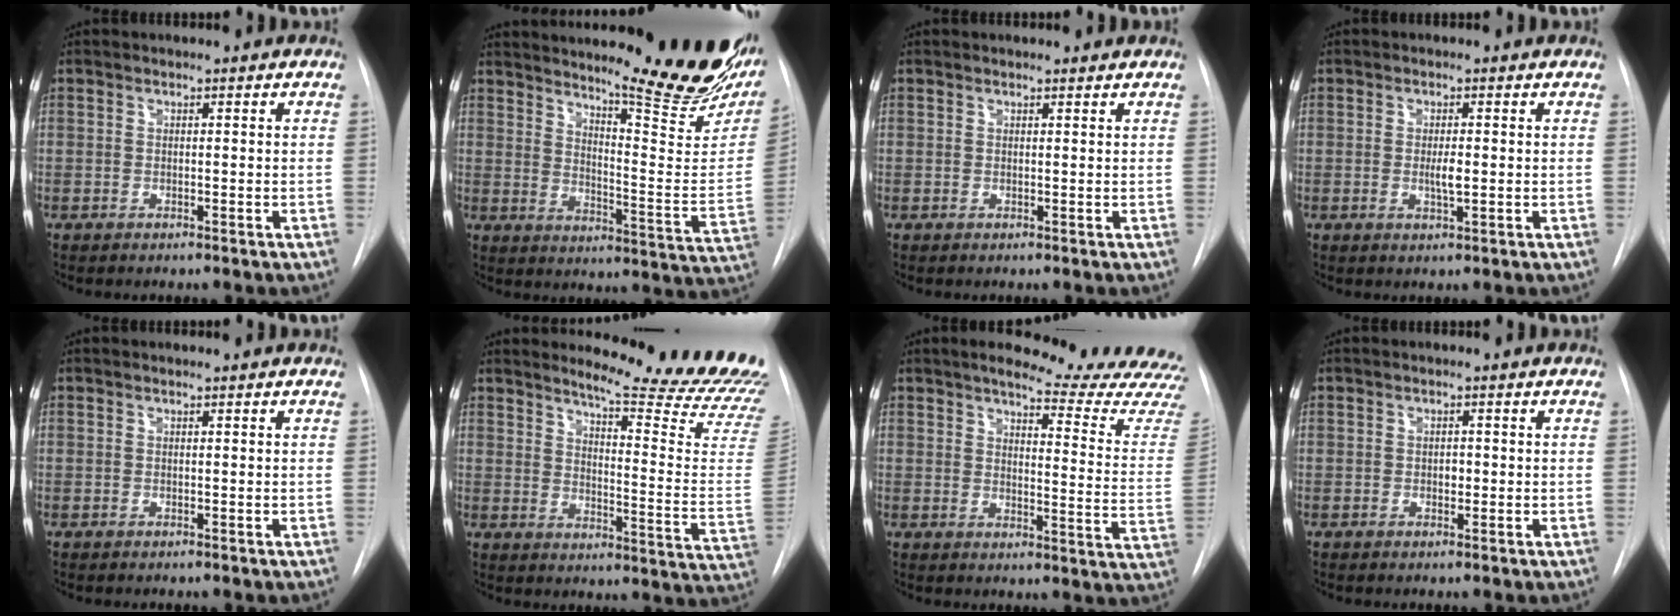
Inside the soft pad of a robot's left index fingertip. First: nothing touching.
{"total": 26.7, "force": [21.2, 3.5, 15.8], "torque": [-0.222, -0.074, 0.269]}
{"total": 1.7, "force": [1.7, 0.2, 0.2], "torque": [-0.010, 0.003, 0.018]}
{"total": 2.2, "force": [0.0, 0.4, 2.2], "torque": [-0.041, -0.002, 0.001]}
{"total": 0.7, "force": [0.6, 0.0, 0.1], "torque": [-0.008, 0.005, 0.009]}
{"total": 21.2, "force": [20.0, -0.6, 7.0], "torque": [-0.102, -0.153, 0.232]}
{"total": 20.4, "force": [19.2, 0.7, 7.0], "torque": [-0.082, -0.114, 0.211]}
{"total": 1.0, "force": [0.0, 0.7, 0.7], "torque": [-0.009, 0.002, 0.000]}